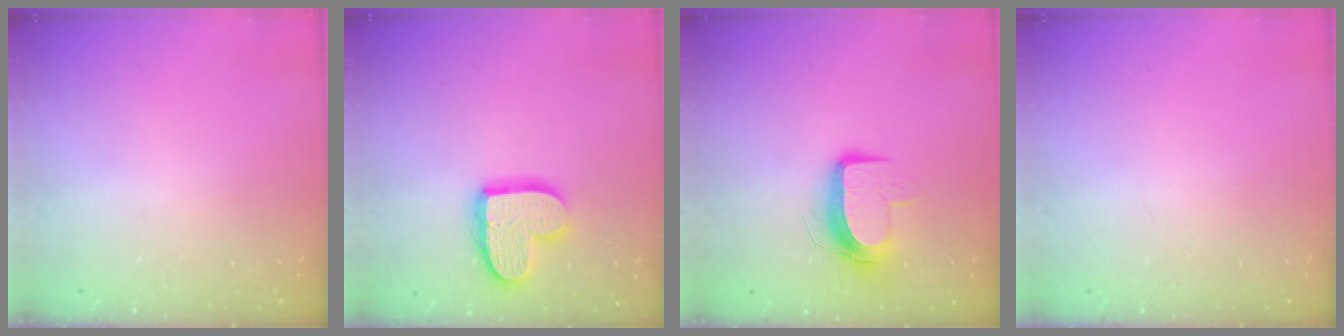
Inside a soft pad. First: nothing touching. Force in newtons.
{"total": 14.4, "press": 14.3, "slide": 1.0}
{"total": 9.7, "press": 9.7, "slide": 0.4}
{"total": 0.0}